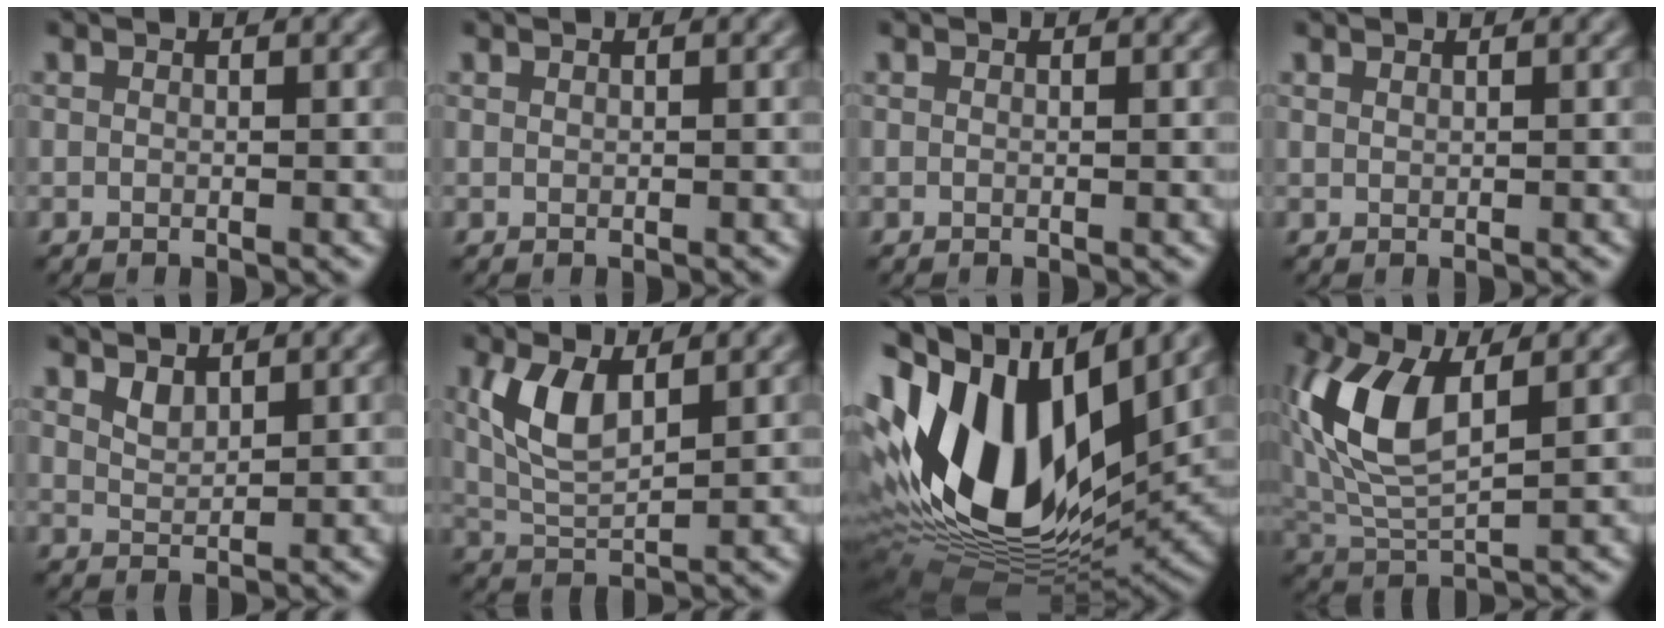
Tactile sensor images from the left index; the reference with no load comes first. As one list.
[{"total": 0.0}, {"total": 0.0}, {"total": 0.0}, {"total": 1.0, "force": [0.7, 0.5, 0.4], "torque": [-0.014, -0.004, 0.023]}, {"total": 4.7, "force": [1.4, 2.3, 3.8], "torque": [-0.096, 0.000, 0.035]}, {"total": 16.3, "force": [1.6, 9.5, 13.2], "torque": [-0.263, 0.008, 0.023]}, {"total": 8.4, "force": [1.6, 4.2, 7.1], "torque": [-0.167, 0.007, 0.031]}]